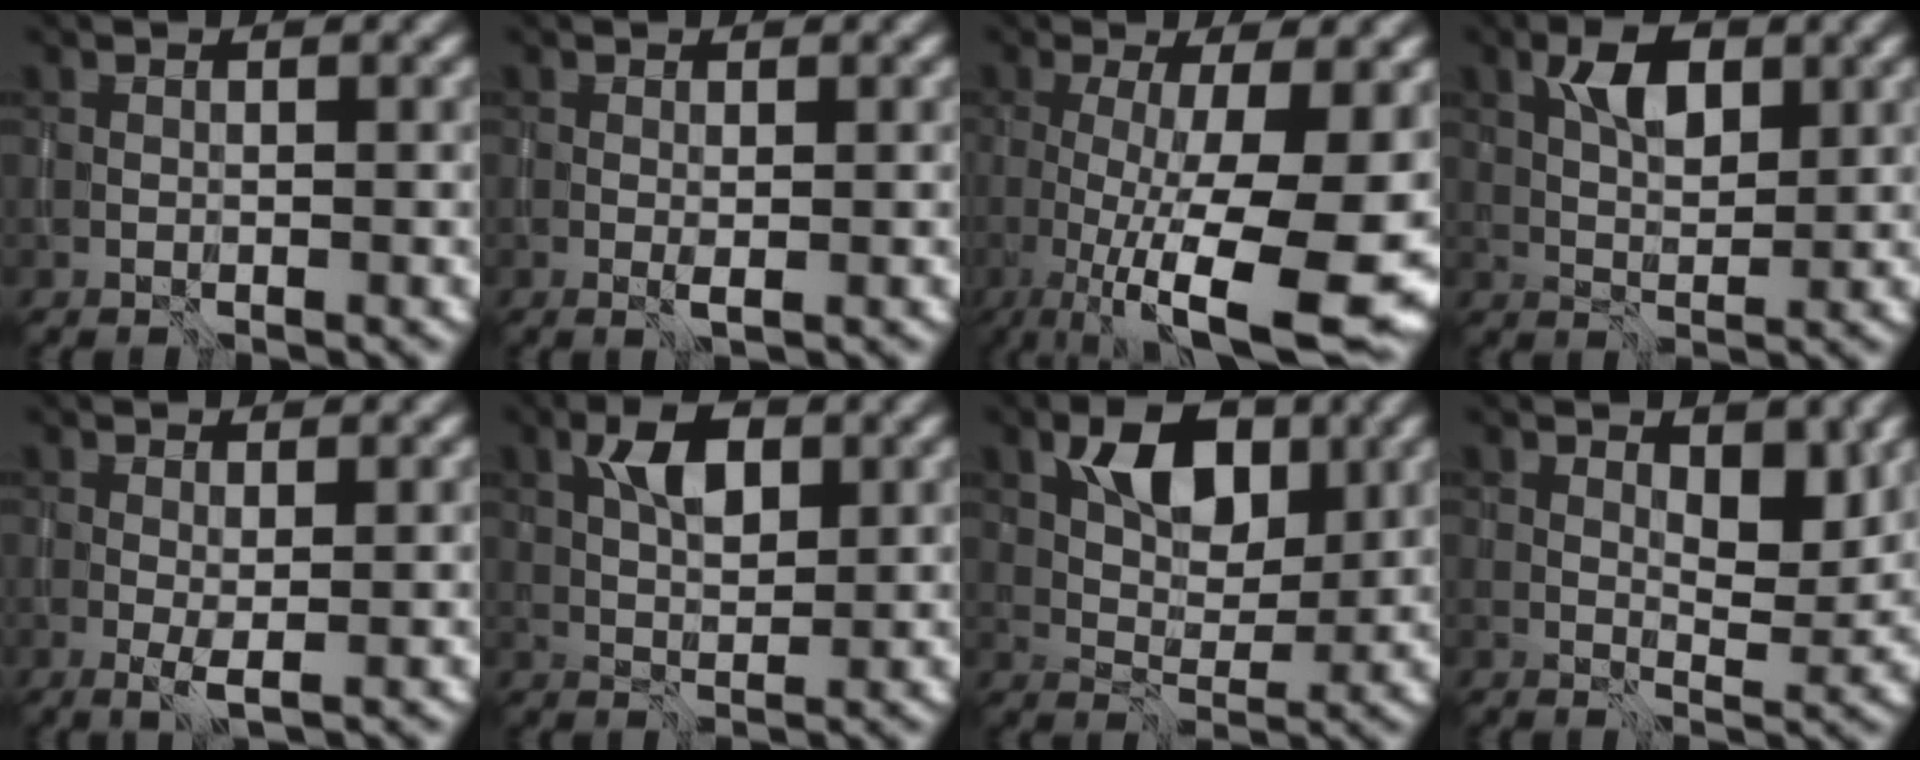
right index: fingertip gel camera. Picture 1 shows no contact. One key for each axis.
{"total": 0.5, "fx": 0.0, "fy": -0.1, "fz": 0.5, "tx": -0.010, "ty": -0.002, "tz": 0.000}
{"total": 12.4, "fx": -2.3, "fy": 3.3, "fz": 11.7, "tx": -0.159, "ty": -0.013, "tz": -0.030}
{"total": 3.8, "fx": 1.6, "fy": 1.9, "fz": 2.9, "tx": -0.053, "ty": 0.005, "tz": 0.029}
{"total": 1.2, "fx": 0.1, "fy": 0.1, "fz": 1.2, "tx": -0.023, "ty": -0.004, "tz": 0.002}
{"total": 3.8, "fx": 1.4, "fy": 1.9, "fz": 3.0, "tx": -0.056, "ty": 0.006, "tz": 0.026}
{"total": 5.4, "fx": 2.2, "fy": 3.3, "fz": 3.7, "tx": -0.052, "ty": -0.001, "tz": 0.035}
{"total": 3.2, "fx": 1.8, "fy": 1.4, "fz": 2.2, "tx": -0.030, "ty": -0.008, "tz": 0.029}